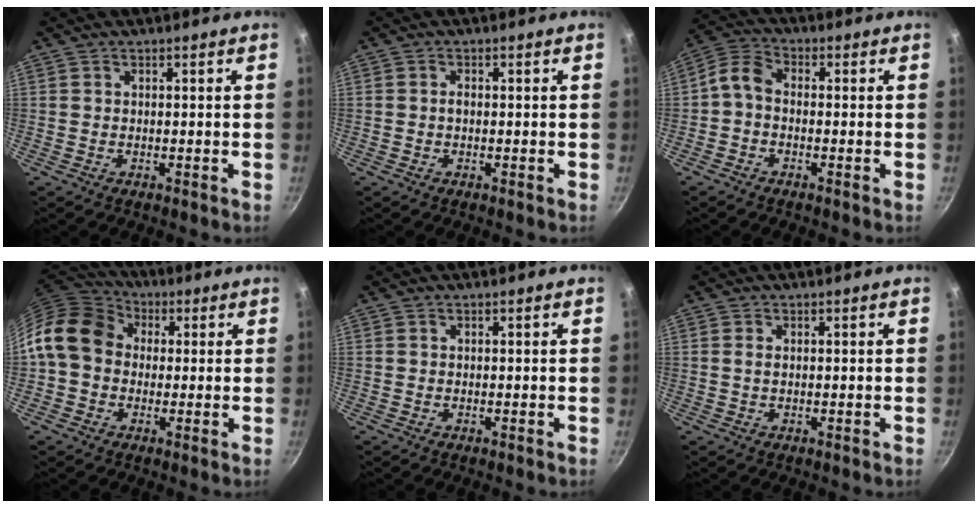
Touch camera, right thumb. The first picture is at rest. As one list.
[{"total": 0.9, "force": [-0.2, 0.5, 0.7], "torque": [-0.013, 0.004, -0.004]}, {"total": 4.8, "force": [-1.2, 3.4, 3.2], "torque": [-0.068, 0.033, -0.038]}, {"total": 13.0, "force": [1.3, 10.6, 7.4], "torque": [-0.106, 0.029, 0.005]}, {"total": 0.0}, {"total": 1.0, "force": [0.2, 0.6, 0.8], "torque": [-0.016, 0.001, 0.002]}]